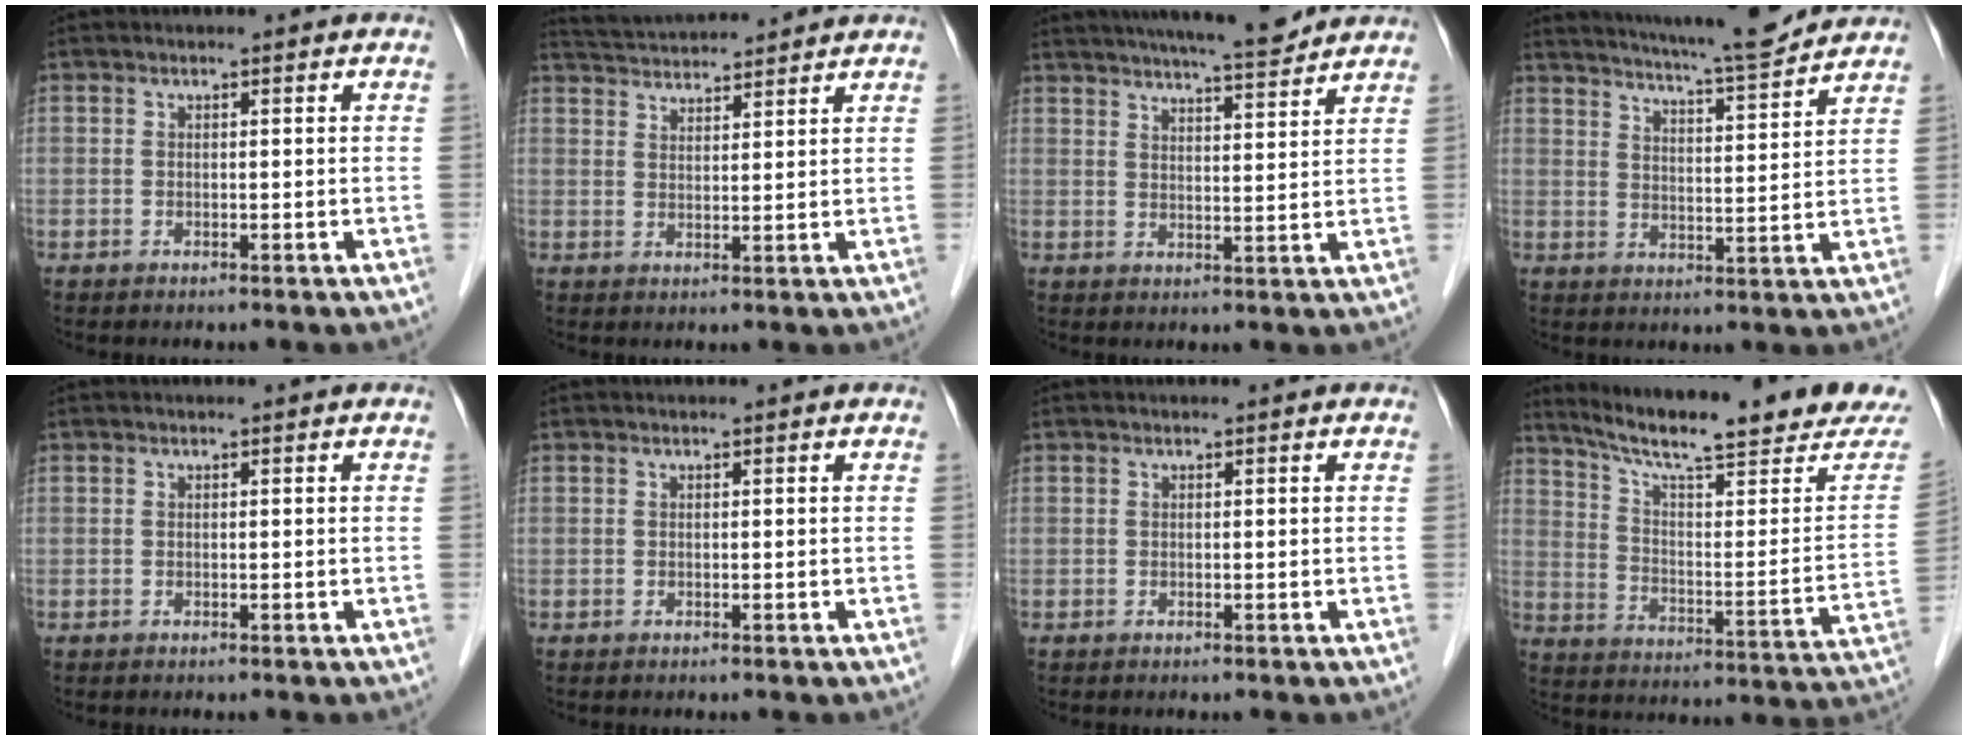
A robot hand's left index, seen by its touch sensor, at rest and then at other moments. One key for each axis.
{"total": 8.0, "fx": 7.8, "fy": 0.0, "fz": 1.6, "tx": -0.039, "ty": 0.031, "tz": 0.128}
{"total": 12.0, "fx": 10.7, "fy": 0.6, "fz": 5.4, "tx": -0.086, "ty": 0.006, "tz": 0.150}
{"total": 12.8, "fx": 11.7, "fy": 0.1, "fz": 5.0, "tx": -0.086, "ty": 0.000, "tz": 0.168}
{"total": 0.0}
{"total": 0.0}
{"total": 0.0}
{"total": 24.3, "fx": 20.9, "fy": 2.1, "fz": 12.2, "tx": -0.190, "ty": -0.045, "tz": 0.286}